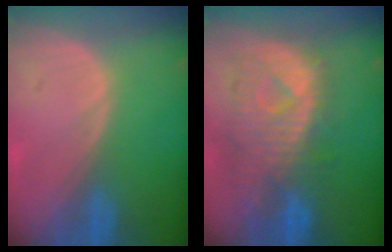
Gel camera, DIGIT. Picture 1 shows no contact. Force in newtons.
{"total": 10.7, "press": 9.5, "slide": 4.9}